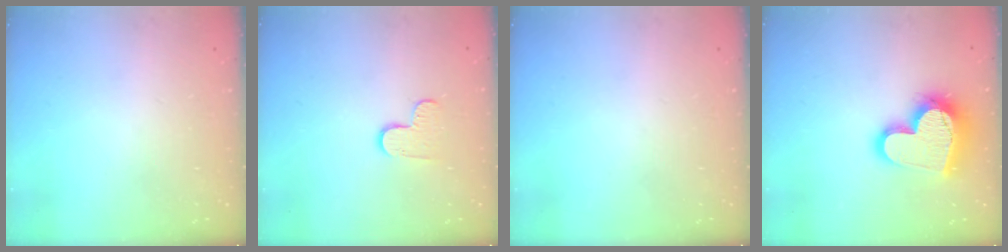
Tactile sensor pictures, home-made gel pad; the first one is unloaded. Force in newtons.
{"total": 6.1, "press": 6.1, "slide": 0.6}
{"total": 0.0}
{"total": 17.9, "press": 17.8, "slide": 1.7}